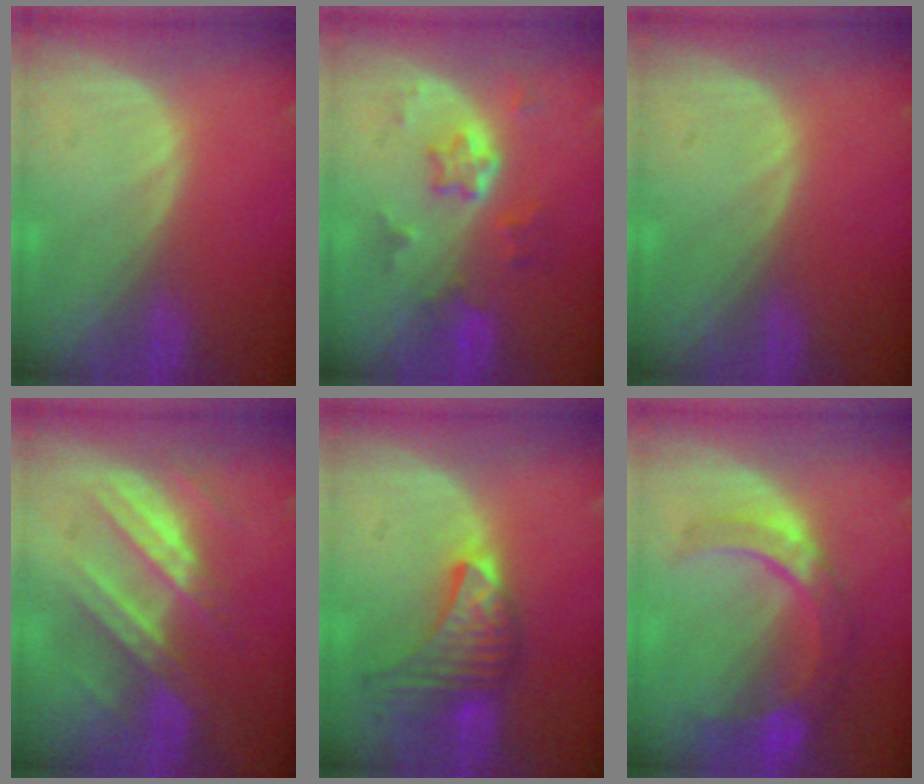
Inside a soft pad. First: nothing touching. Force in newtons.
{"total": 5.8, "press": 5.2, "slide": 2.5}
{"total": 0.0}
{"total": 7.2, "press": 7.1, "slide": 0.9}
{"total": 7.6, "press": 7.6, "slide": 1.0}
{"total": 8.9, "press": 7.8, "slide": 4.2}